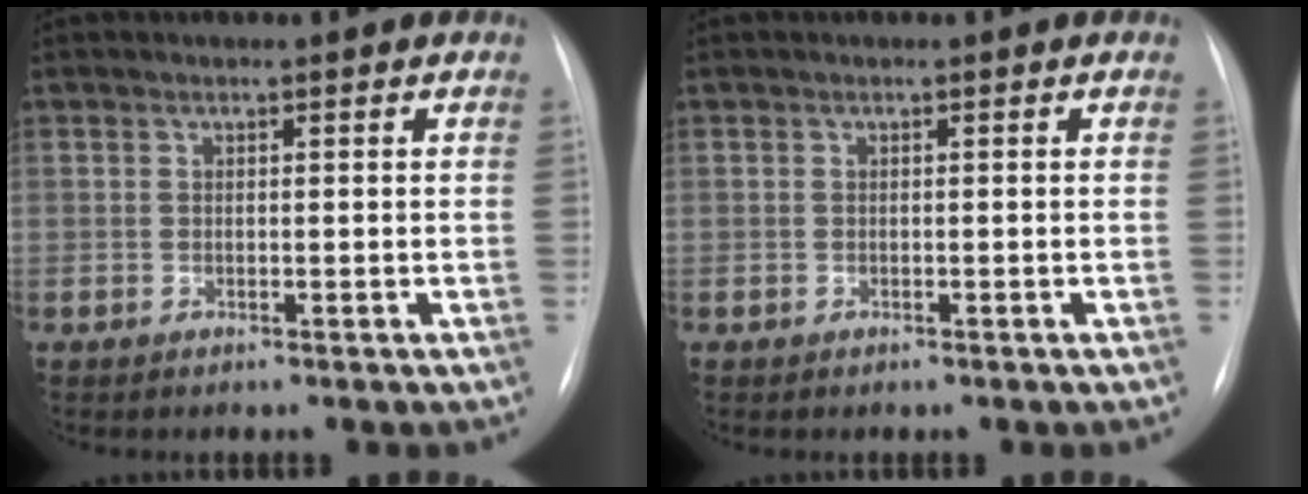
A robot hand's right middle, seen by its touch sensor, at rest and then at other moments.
{"total": 0.0}